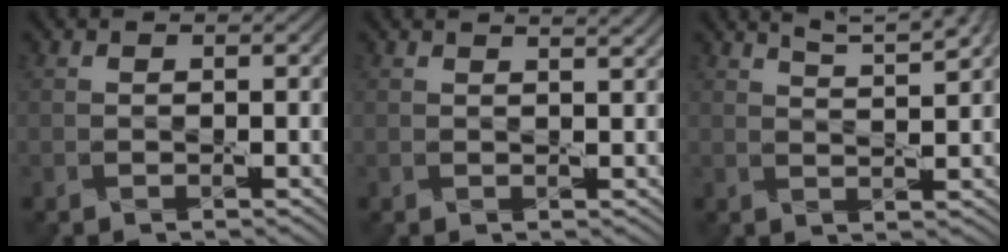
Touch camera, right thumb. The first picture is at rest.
{"total": 2.0, "force": [1.6, 0.6, 1.0], "torque": [-0.006, -0.002, 0.003]}
{"total": 6.0, "force": [4.6, 1.1, 3.7], "torque": [-0.060, 0.011, 0.060]}